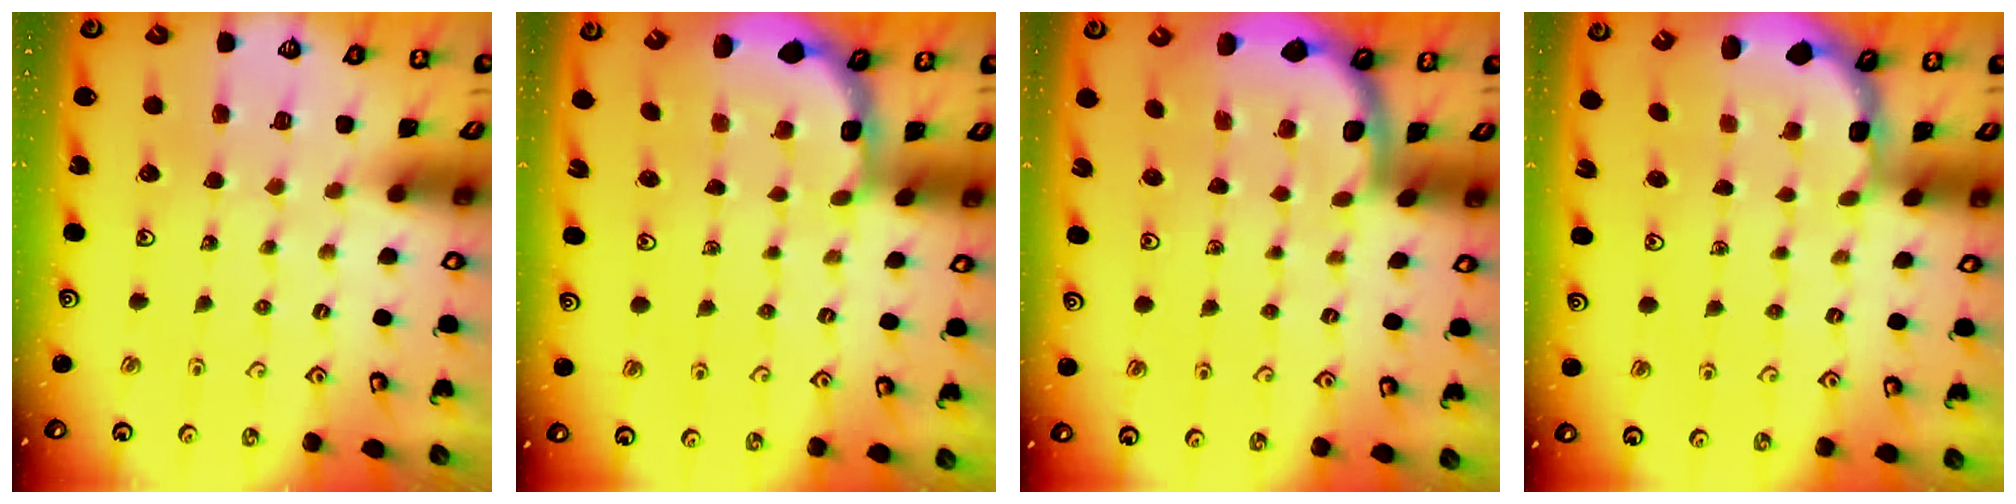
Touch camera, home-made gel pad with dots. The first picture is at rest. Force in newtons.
{"total": 2.7, "press": 2.1, "slide": 1.7}
{"total": 1.7, "press": 1.7, "slide": 0.0}
{"total": 2.6, "press": 1.9, "slide": 1.7}